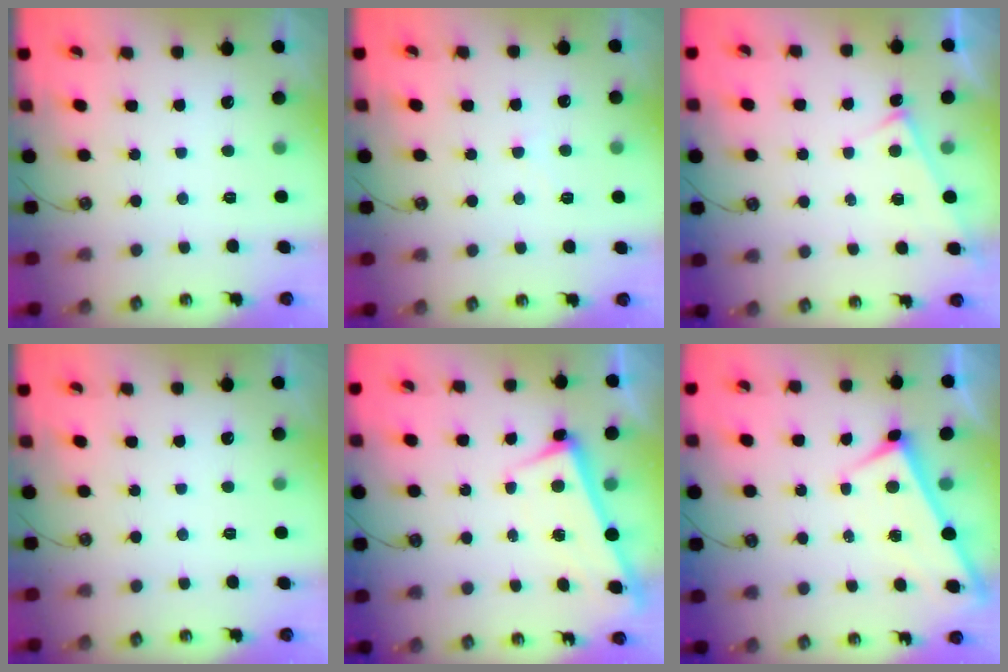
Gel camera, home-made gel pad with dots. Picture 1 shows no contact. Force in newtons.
{"total": 1.0, "press": 0.9, "slide": 0.4}
{"total": 6.3, "press": 6.3, "slide": 0.2}
{"total": 0.0}
{"total": 2.8, "press": 2.7, "slide": 0.4}
{"total": 1.7, "press": 1.7, "slide": 0.1}